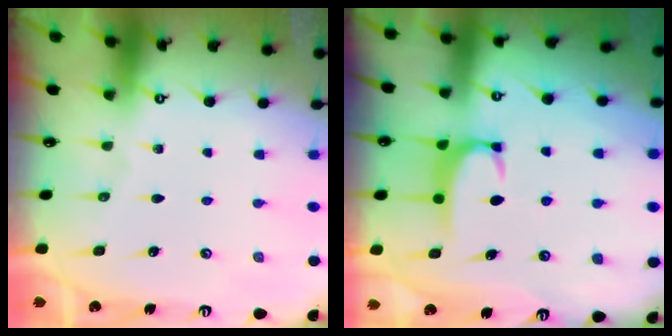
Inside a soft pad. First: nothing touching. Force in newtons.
{"total": 1.6, "press": 1.6, "slide": 0.5}